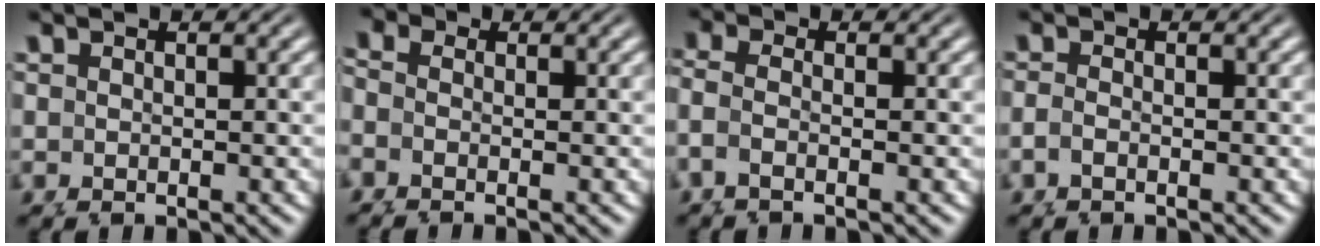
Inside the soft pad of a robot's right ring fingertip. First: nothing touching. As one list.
[{"total": 1.9, "force": [-0.1, 1.5, 1.1], "torque": [-0.027, -0.004, -0.008]}, {"total": 2.5, "force": [-0.6, 1.4, 2.0], "torque": [-0.064, -0.014, -0.003]}, {"total": 0.8, "force": [-0.4, 0.2, 0.7], "torque": [-0.019, -0.005, -0.004]}]